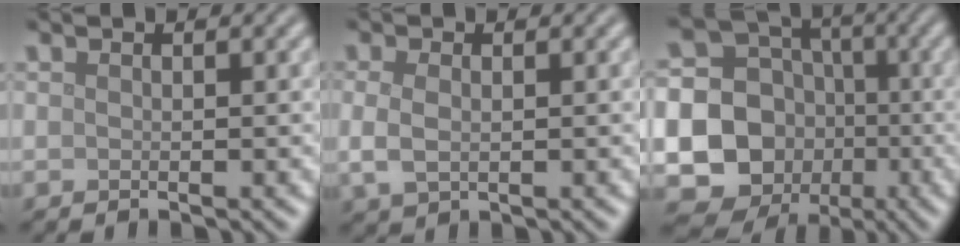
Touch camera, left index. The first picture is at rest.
{"total": 2.4, "force": [-0.1, 1.6, 1.9], "torque": [-0.045, -0.003, 0.000]}
{"total": 20.3, "force": [-4.2, 19.1, 5.3], "torque": [-0.150, -0.016, -0.100]}